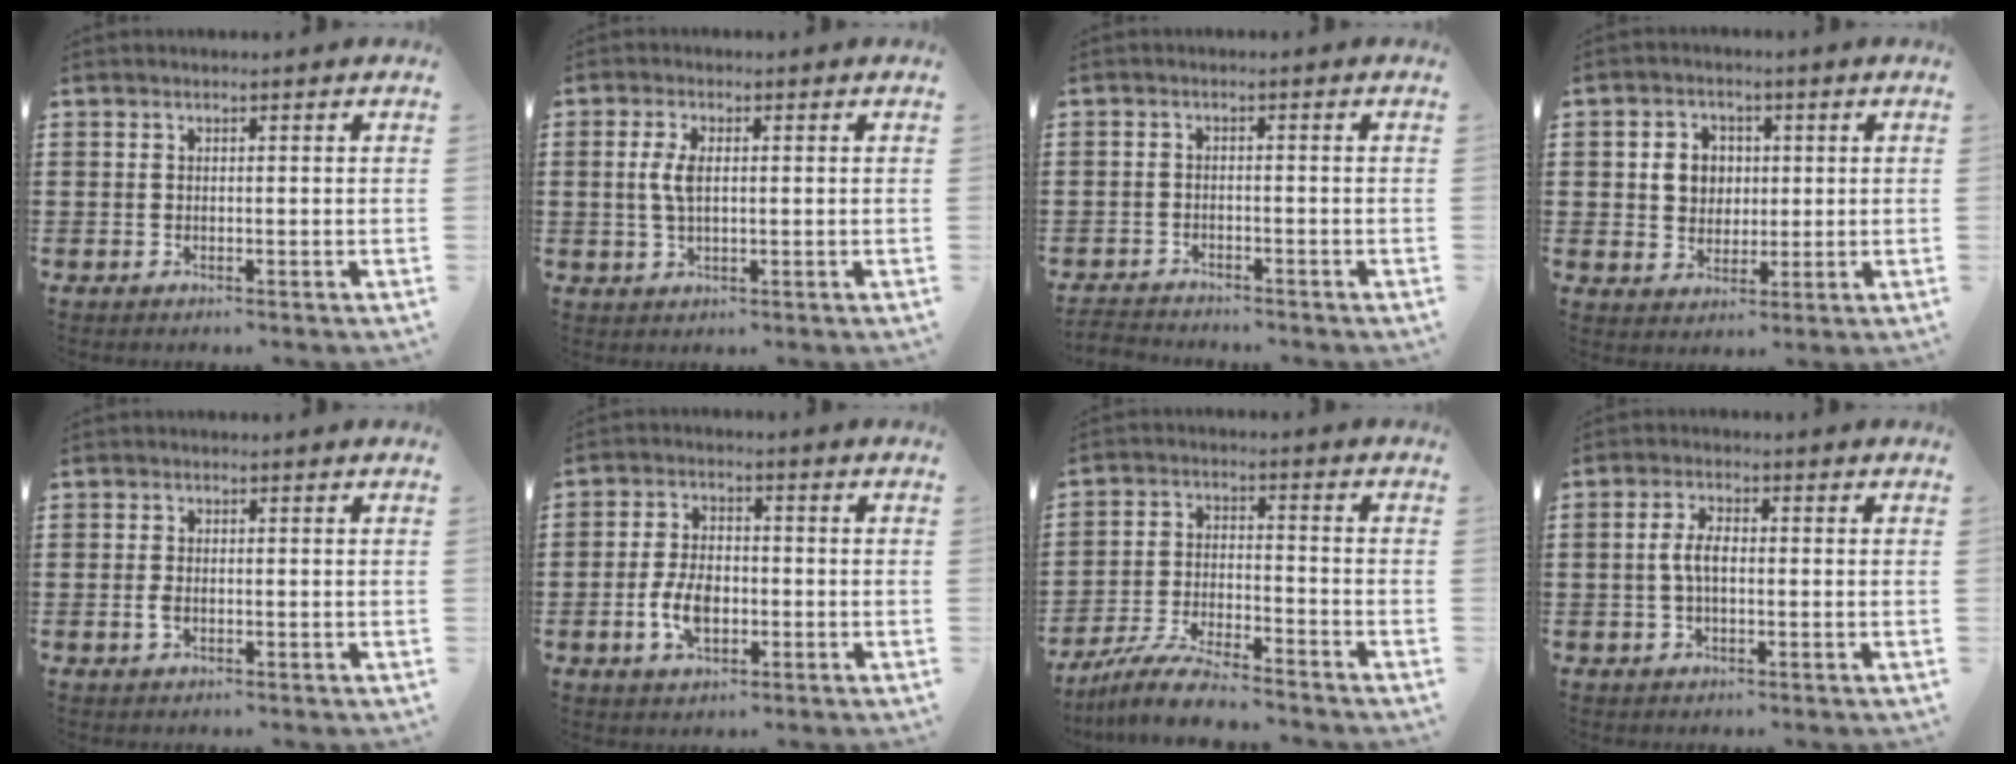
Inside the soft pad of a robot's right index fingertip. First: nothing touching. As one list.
[{"total": 4.1, "force": [0.5, 1.7, 3.7], "torque": [-0.090, 0.000, 0.002]}, {"total": 1.8, "force": [-1.8, 0.2, -0.1], "torque": [-0.004, 0.001, -0.040]}, {"total": 4.8, "force": [0.7, 4.3, 2.0], "torque": [-0.048, 0.012, 0.008]}, {"total": 1.4, "force": [-0.4, 0.8, 1.1], "torque": [-0.030, -0.003, -0.009]}, {"total": 5.5, "force": [-1.2, 3.4, 4.1], "torque": [-0.096, 0.003, -0.027]}, {"total": 6.8, "force": [-6.4, 0.3, 2.2], "torque": [-0.052, 0.002, -0.124]}, {"total": 3.8, "force": [-0.3, 1.7, 3.4], "torque": [-0.079, -0.001, -0.011]}]